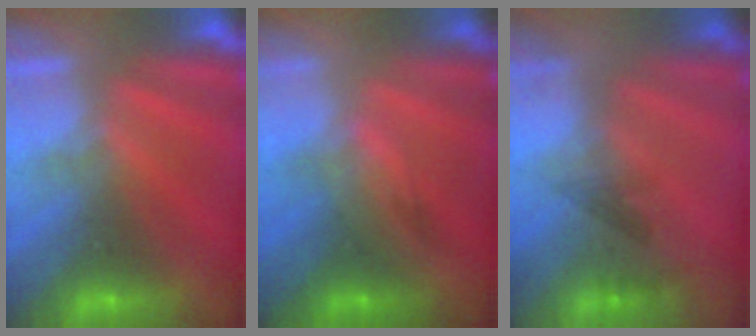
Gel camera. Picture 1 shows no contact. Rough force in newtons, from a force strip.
{"total": 1.6}
{"total": 2.3}